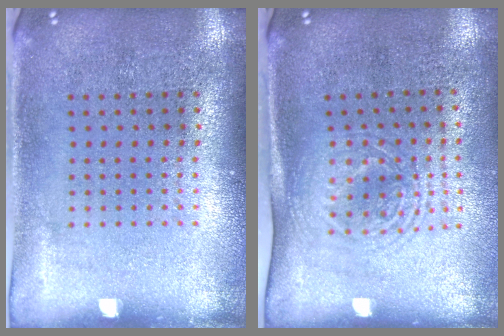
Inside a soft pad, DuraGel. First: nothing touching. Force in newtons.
{"total": 1.7, "press": 1.3, "slide": 1.0}